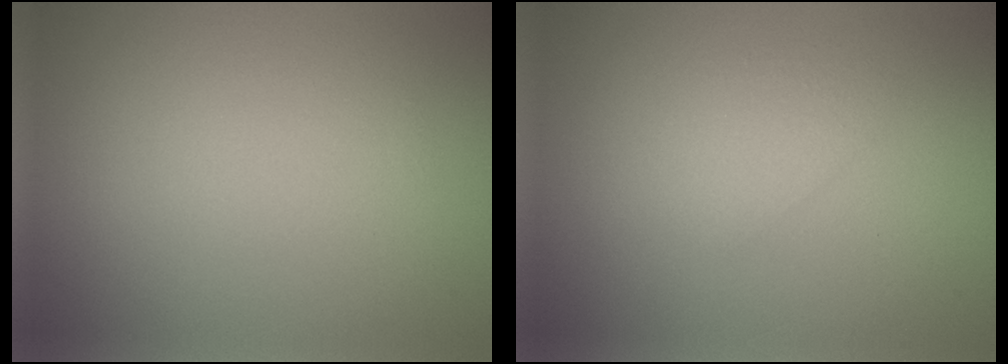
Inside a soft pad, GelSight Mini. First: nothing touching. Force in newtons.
{"total": 1.4, "press": 1.4, "slide": 0.2}